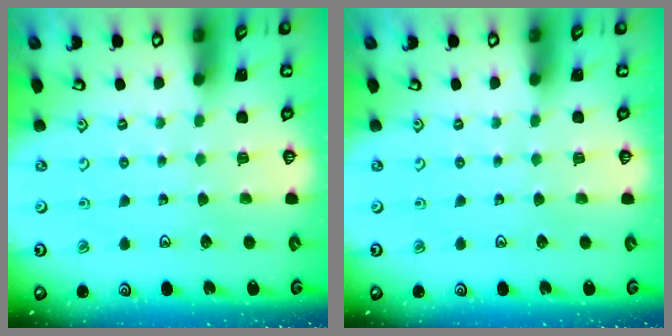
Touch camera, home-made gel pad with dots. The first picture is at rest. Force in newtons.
{"total": 0.0}